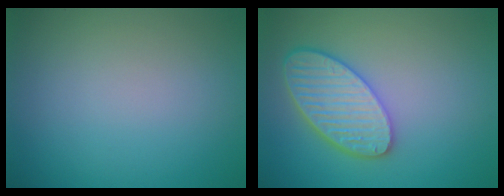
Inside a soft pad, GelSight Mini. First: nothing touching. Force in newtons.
{"total": 5.3, "press": 4.7, "slide": 2.5}